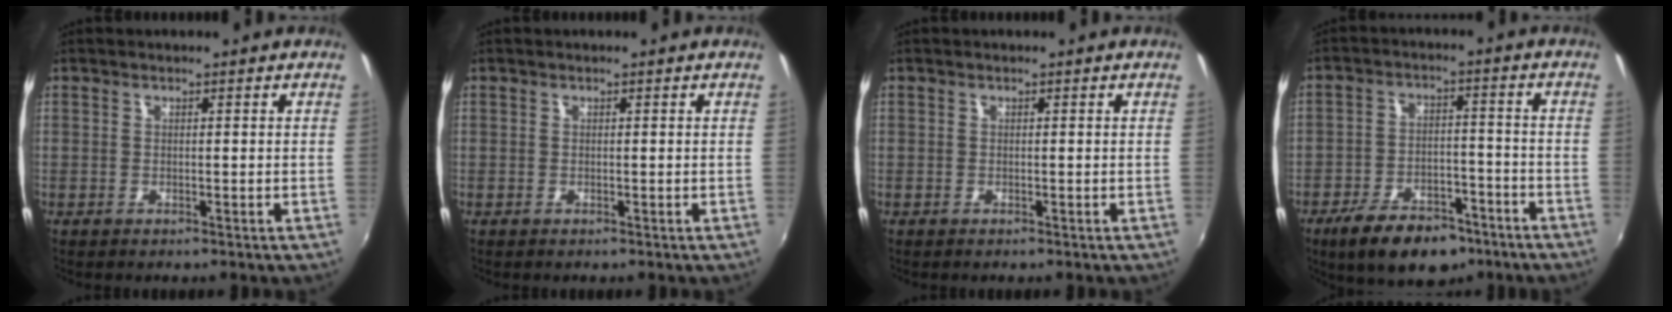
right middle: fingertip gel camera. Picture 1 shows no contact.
{"total": 0.0}
{"total": 0.0}
{"total": 13.0, "force": [-9.0, 6.1, 7.2], "torque": [-0.147, -0.001, -0.137]}